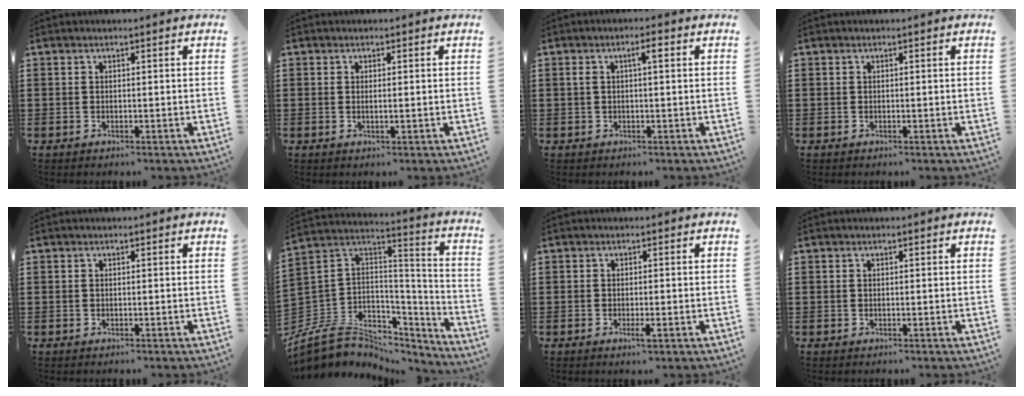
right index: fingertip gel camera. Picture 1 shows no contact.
{"total": 0.8, "force": [0.1, 0.0, 0.8], "torque": [-0.014, -0.003, 0.002]}
{"total": 2.6, "force": [0.6, 0.6, 2.4], "torque": [-0.041, 0.004, 0.006]}
{"total": 0.0}
{"total": 0.0}
{"total": 8.0, "force": [-4.7, 6.2, 1.9], "torque": [-0.065, 0.000, -0.084]}
{"total": 1.6, "force": [-0.7, 0.1, 1.4], "torque": [-0.032, -0.007, -0.014]}
{"total": 0.0}